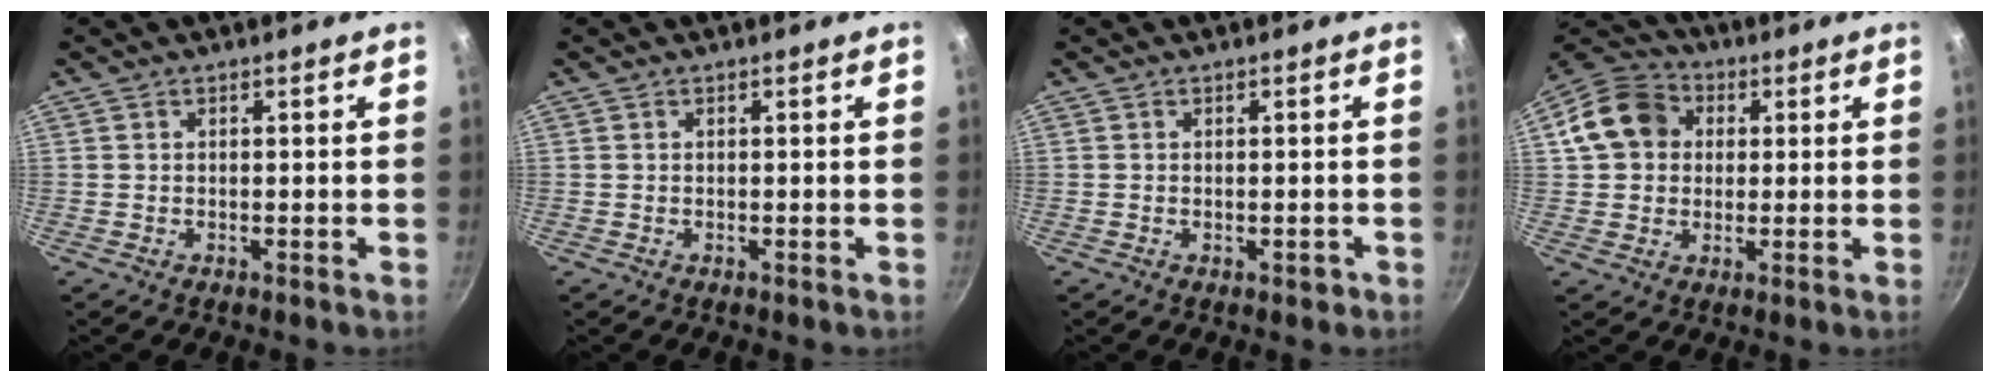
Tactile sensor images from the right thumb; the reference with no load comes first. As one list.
[{"total": 0.0}, {"total": 1.3, "force": [-0.5, 0.7, 1.0], "torque": [-0.012, 0.002, -0.008]}, {"total": 12.1, "force": [2.4, 10.1, 6.1], "torque": [-0.087, 0.022, 0.025]}]